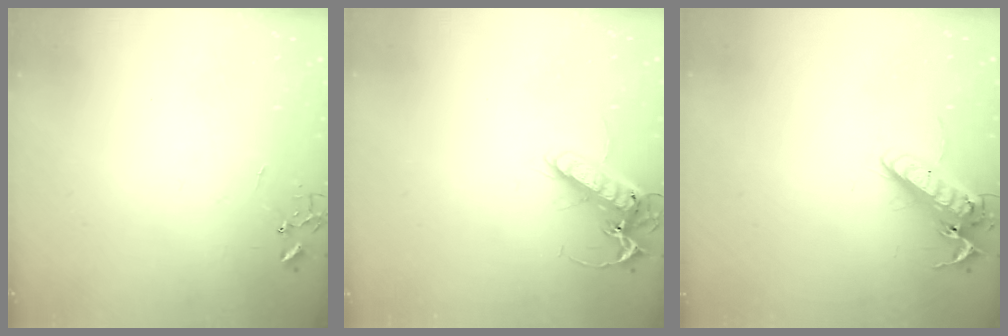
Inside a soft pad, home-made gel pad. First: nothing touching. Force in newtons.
{"total": 14.4, "press": 14.2, "slide": 2.2}
{"total": 13.8, "press": 13.7, "slide": 2.0}